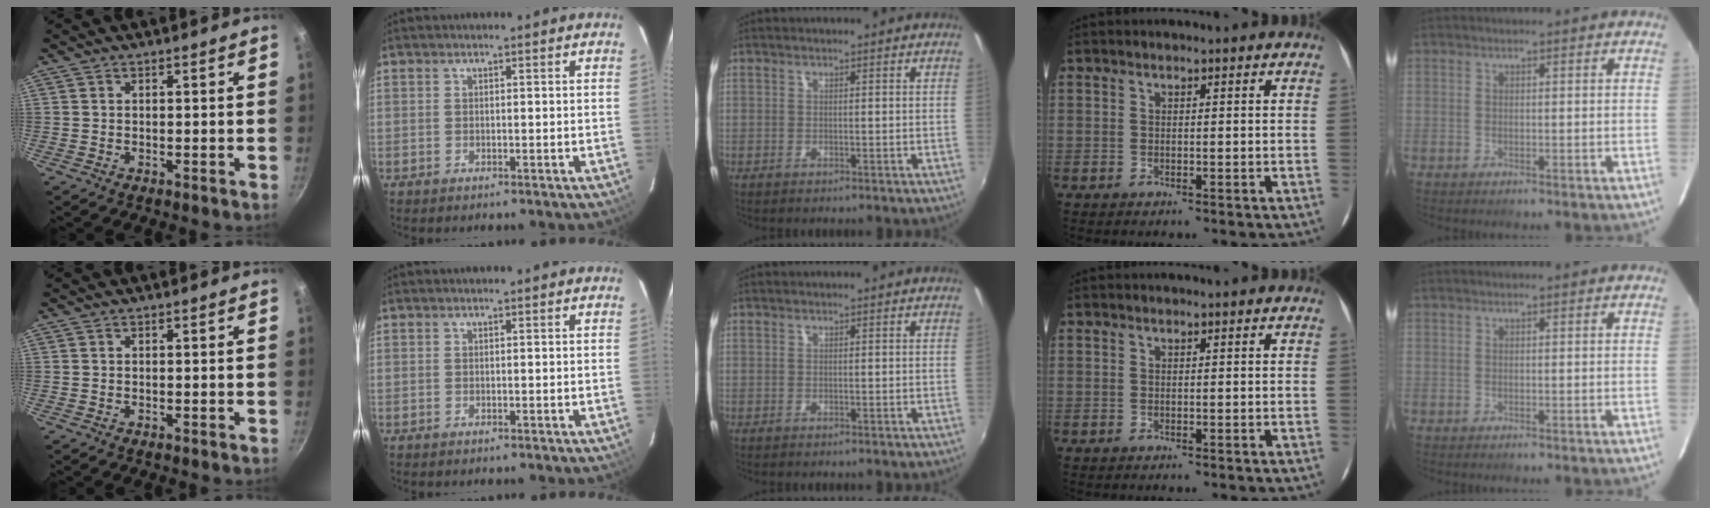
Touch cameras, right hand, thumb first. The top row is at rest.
{}